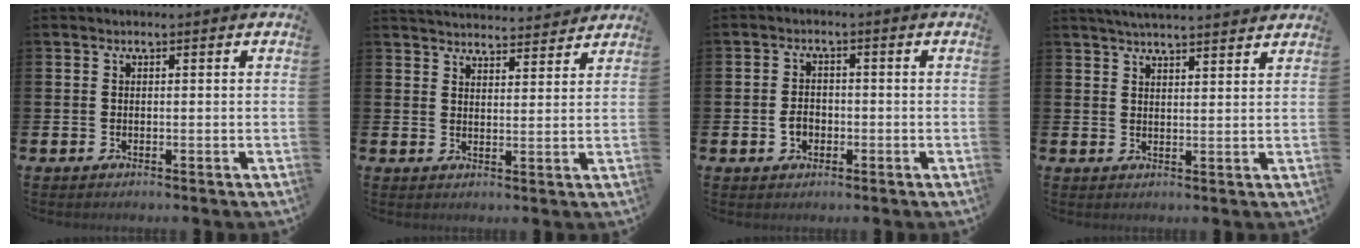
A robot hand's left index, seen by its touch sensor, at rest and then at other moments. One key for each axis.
{"total": 4.3, "fx": 4.3, "fy": 0.4, "fz": 0.1, "tx": -0.009, "ty": -0.028, "tz": 0.077}
{"total": 2.4, "fx": -0.7, "fy": 1.9, "fz": 1.3, "tx": -0.020, "ty": 0.001, "tz": -0.018}
{"total": 3.7, "fx": 3.7, "fy": -0.1, "fz": 0.7, "tx": -0.016, "ty": -0.017, "tz": 0.066}